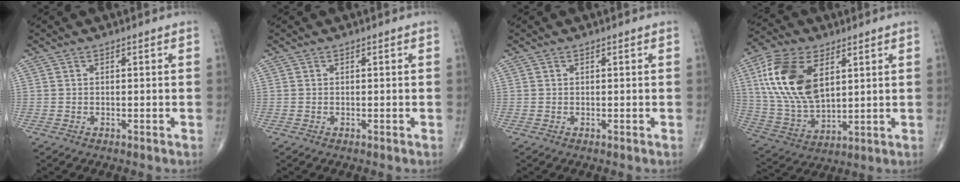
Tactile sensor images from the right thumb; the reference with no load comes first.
{"total": 0.0}
{"total": 0.0}
{"total": 18.0, "force": [5.9, 10.1, 13.7], "torque": [-0.262, -0.016, 0.116]}